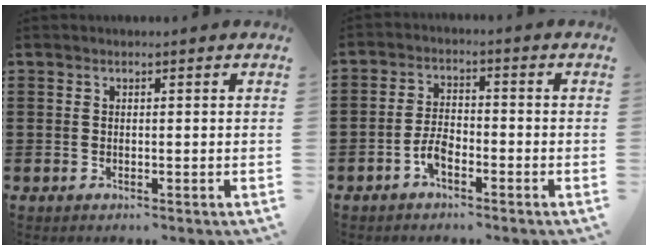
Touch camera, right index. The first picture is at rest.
{"total": 4.0, "force": [-2.3, 1.7, 2.8], "torque": [-0.070, 0.000, -0.050]}